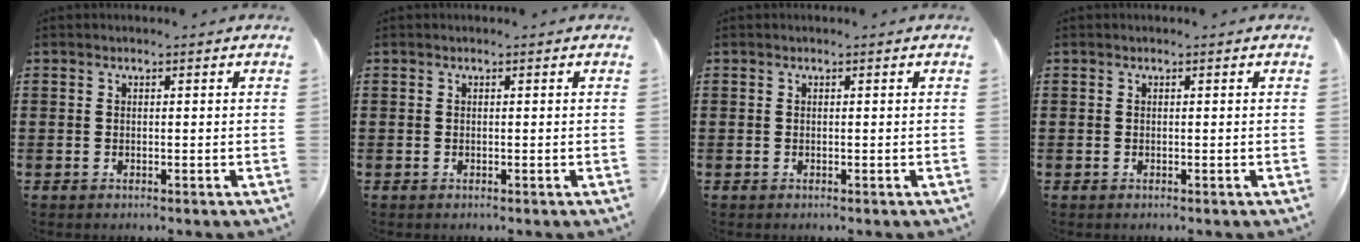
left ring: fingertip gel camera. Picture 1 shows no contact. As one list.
[{"total": 0.0}, {"total": 0.0}, {"total": 0.0}]